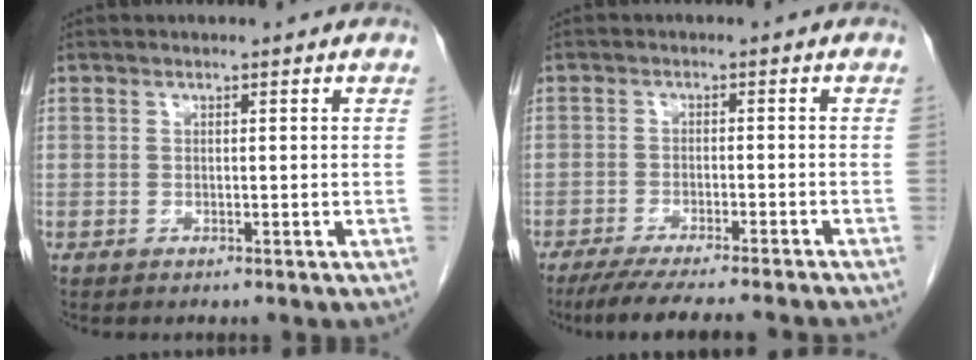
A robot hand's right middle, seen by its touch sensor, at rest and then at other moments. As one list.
[{"total": 13.6, "force": [-12.1, -0.1, 6.3], "torque": [-0.084, -0.028, -0.171]}]